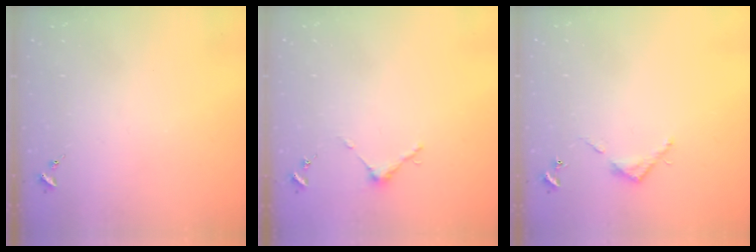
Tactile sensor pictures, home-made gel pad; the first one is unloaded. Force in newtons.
{"total": 3.7, "press": 3.7, "slide": 0.3}
{"total": 3.7, "press": 3.7, "slide": 0.2}